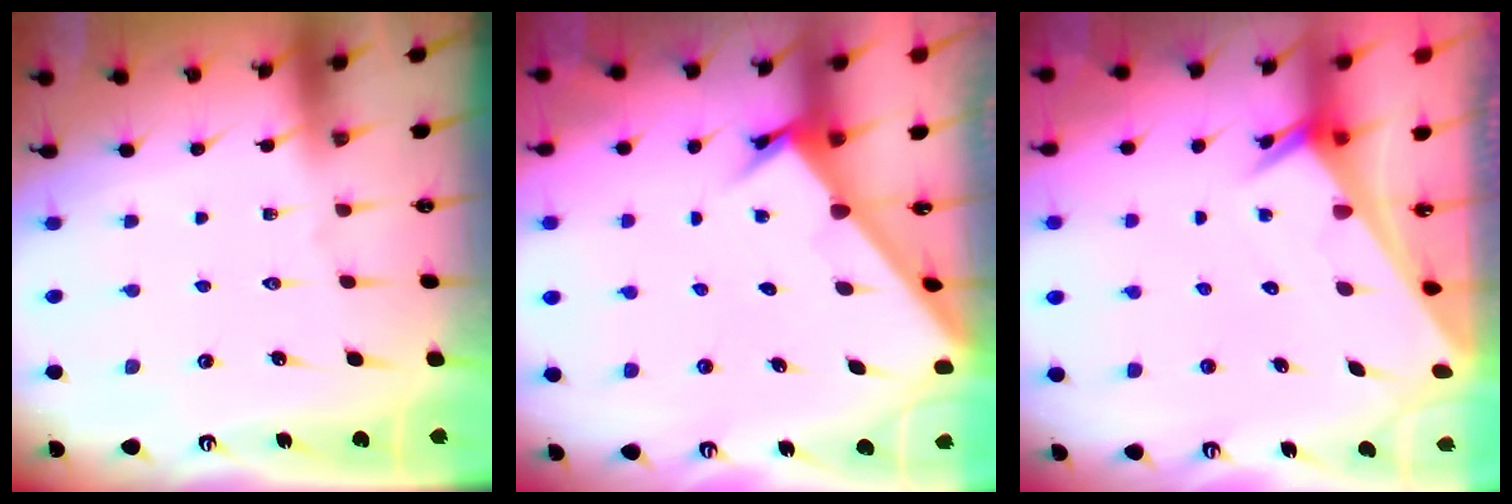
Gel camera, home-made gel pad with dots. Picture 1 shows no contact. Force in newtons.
{"total": 2.5, "press": 2.5, "slide": 0.3}
{"total": 2.7, "press": 2.7, "slide": 0.1}